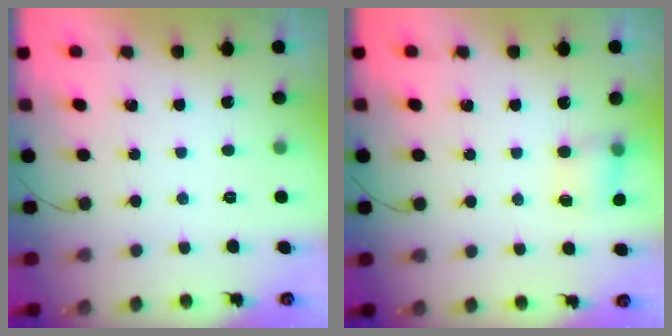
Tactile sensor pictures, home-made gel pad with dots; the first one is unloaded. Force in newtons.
{"total": 4.9, "press": 4.8, "slide": 0.8}